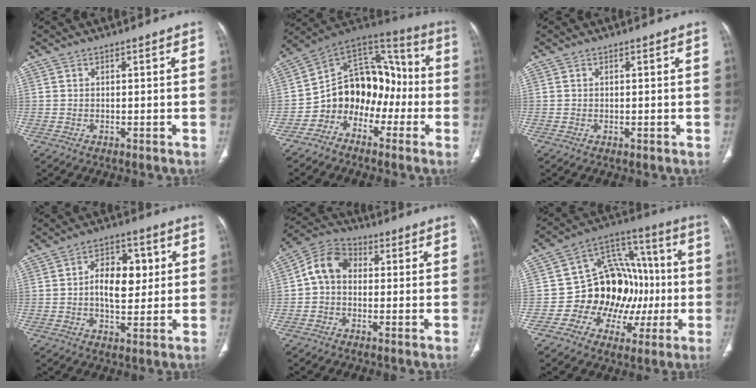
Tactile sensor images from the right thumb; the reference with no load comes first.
{"total": 15.1, "force": [-4.5, 11.6, 8.5], "torque": [-0.073, 0.091, -0.088]}
{"total": 0.0}
{"total": 10.0, "force": [1.2, 6.0, 7.9], "torque": [-0.094, 0.006, 0.019]}
{"total": 8.0, "force": [0.2, 6.1, 5.2], "torque": [-0.081, 0.027, -0.011]}
{"total": 19.1, "force": [-2.1, 14.8, 11.8], "torque": [-0.108, 0.043, -0.030]}